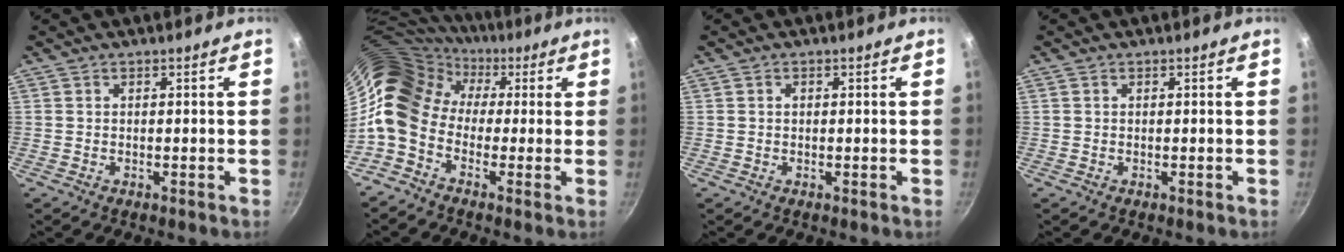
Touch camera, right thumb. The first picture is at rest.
{"total": 13.1, "force": [0.1, 10.6, 7.7], "torque": [-0.125, 0.033, -0.024]}
{"total": 0.5, "force": [0.1, 0.4, 0.3], "torque": [-0.004, 0.003, 0.003]}
{"total": 0.0}